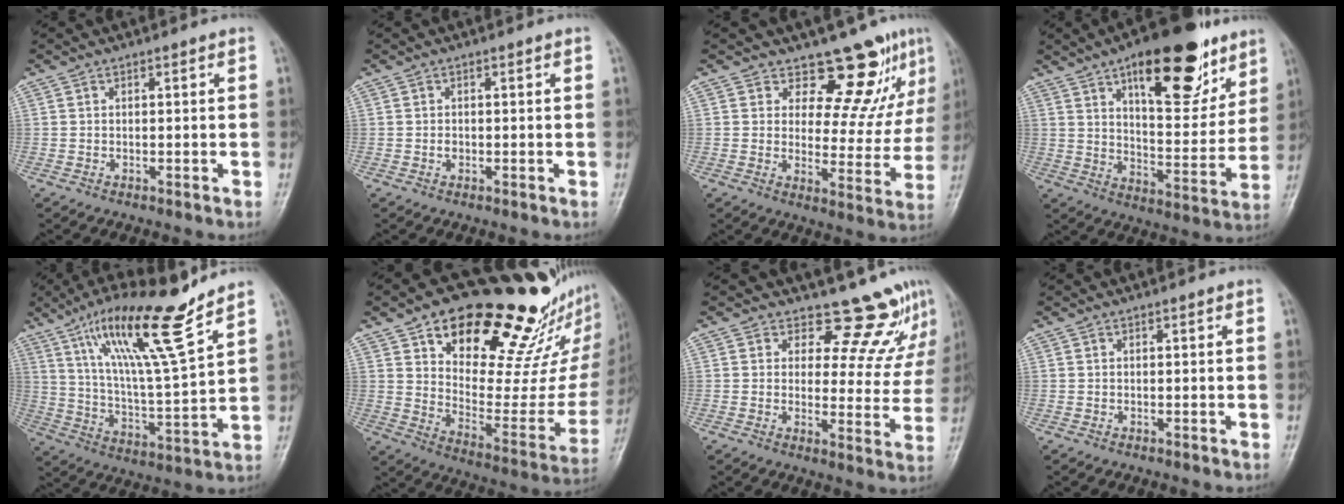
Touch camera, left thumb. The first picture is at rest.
{"total": 0.8, "force": [-0.1, 0.7, 0.5], "torque": [-0.004, 0.001, -0.003]}
{"total": 11.6, "force": [8.8, 5.1, 5.5], "torque": [-0.029, -0.070, 0.114]}
{"total": 22.2, "force": [12.5, 9.2, 16.0], "torque": [-0.187, -0.052, 0.194]}
{"total": 18.3, "force": [12.1, 1.9, 13.6], "torque": [-0.226, -0.064, 0.214]}
{"total": 28.8, "force": [19.1, 12.5, 17.7], "torque": [-0.206, -0.086, 0.284]}
{"total": 10.8, "force": [9.7, 4.3, 1.9], "torque": [0.019, -0.080, 0.106]}
{"total": 0.0}